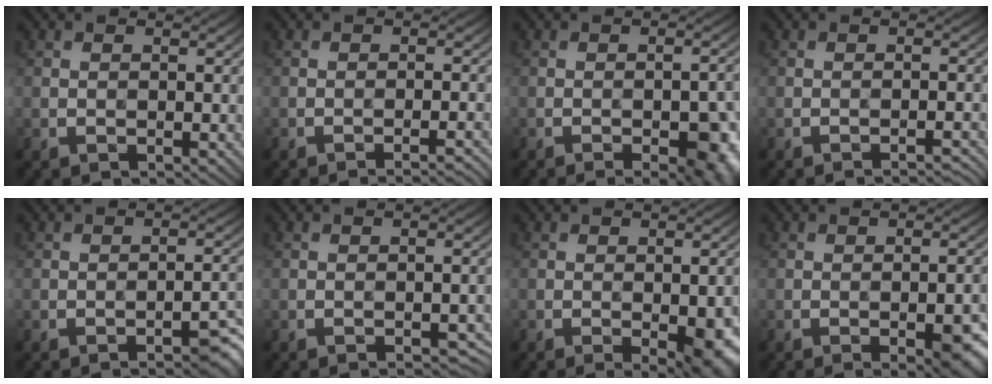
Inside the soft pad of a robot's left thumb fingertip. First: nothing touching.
{"total": 2.7, "force": [-2.0, 0.3, 1.7], "torque": [-0.016, 0.012, -0.038]}
{"total": 8.2, "force": [-3.9, 2.6, 6.7], "torque": [-0.090, -0.001, -0.039]}
{"total": 2.3, "force": [-1.9, 0.2, 1.3], "torque": [-0.014, 0.008, -0.033]}
{"total": 4.1, "force": [-2.9, 0.6, 2.8], "torque": [-0.033, 0.014, -0.042]}
{"total": 2.6, "force": [-2.1, 0.6, 1.4], "torque": [-0.020, 0.004, -0.024]}
{"total": 6.4, "force": [-2.4, 1.9, 5.6], "torque": [-0.076, -0.005, -0.022]}
{"total": 5.4, "force": [-2.5, 1.4, 4.6], "torque": [-0.061, 0.002, -0.025]}